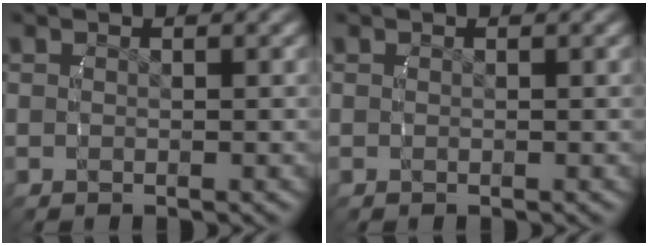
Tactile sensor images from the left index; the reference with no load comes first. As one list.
[{"total": 0.0}]